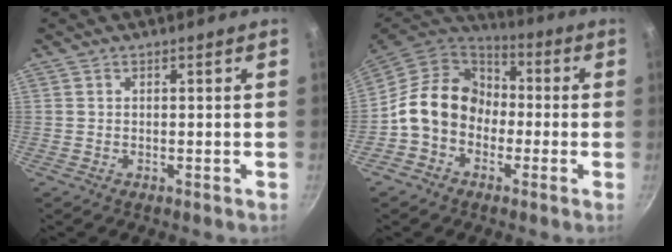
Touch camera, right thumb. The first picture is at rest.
{"total": 14.4, "force": [-1.7, 11.9, 8.0], "torque": [-0.099, 0.046, -0.050]}